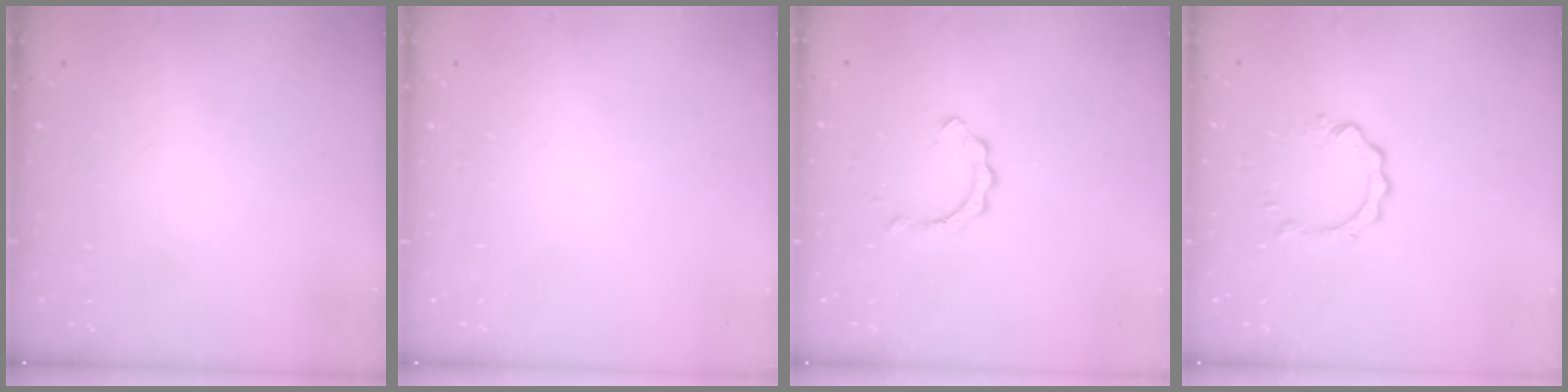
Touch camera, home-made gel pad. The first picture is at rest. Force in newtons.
{"total": 0.0}
{"total": 2.3, "press": 2.3, "slide": 0.3}
{"total": 2.8, "press": 2.8, "slide": 0.4}